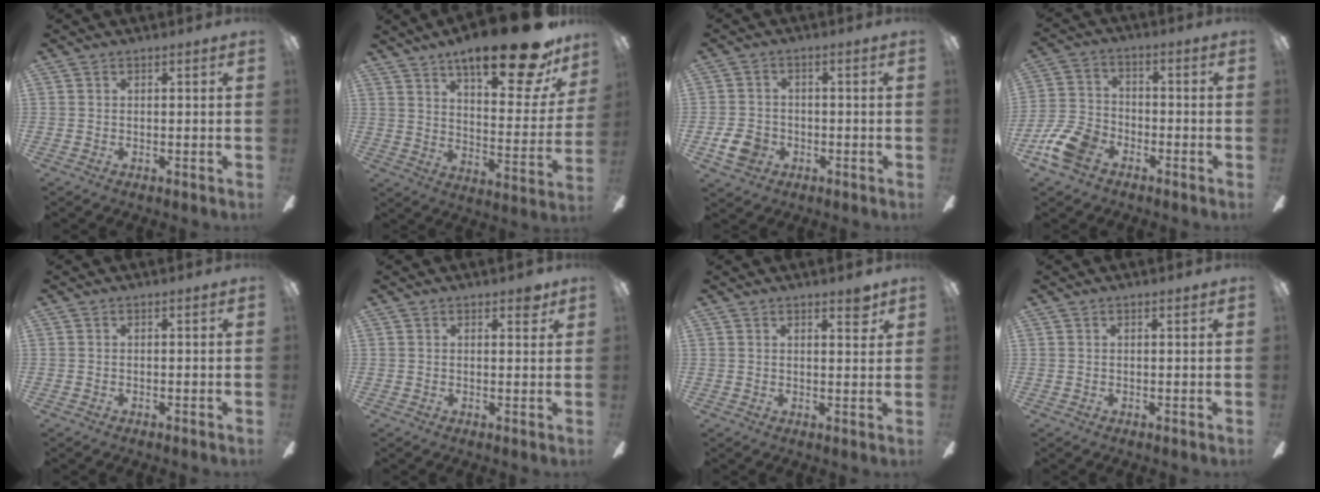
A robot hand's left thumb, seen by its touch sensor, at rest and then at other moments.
{"total": 22.1, "force": [15.9, 6.1, 14.1], "torque": [-0.206, -0.105, 0.254]}
{"total": 6.3, "force": [-2.5, 4.9, 3.1], "torque": [-0.075, 0.013, -0.045]}
{"total": 10.8, "force": [-6.5, 6.6, 5.6], "torque": [-0.132, 0.032, -0.124]}
{"total": 0.0}
{"total": 2.7, "force": [1.8, 1.0, 1.8], "torque": [-0.015, -0.007, 0.027]}
{"total": 3.4, "force": [2.5, 0.6, 2.2], "torque": [-0.025, -0.013, 0.038]}
{"total": 1.1, "force": [0.7, 0.1, 0.8], "torque": [-0.011, -0.003, 0.010]}